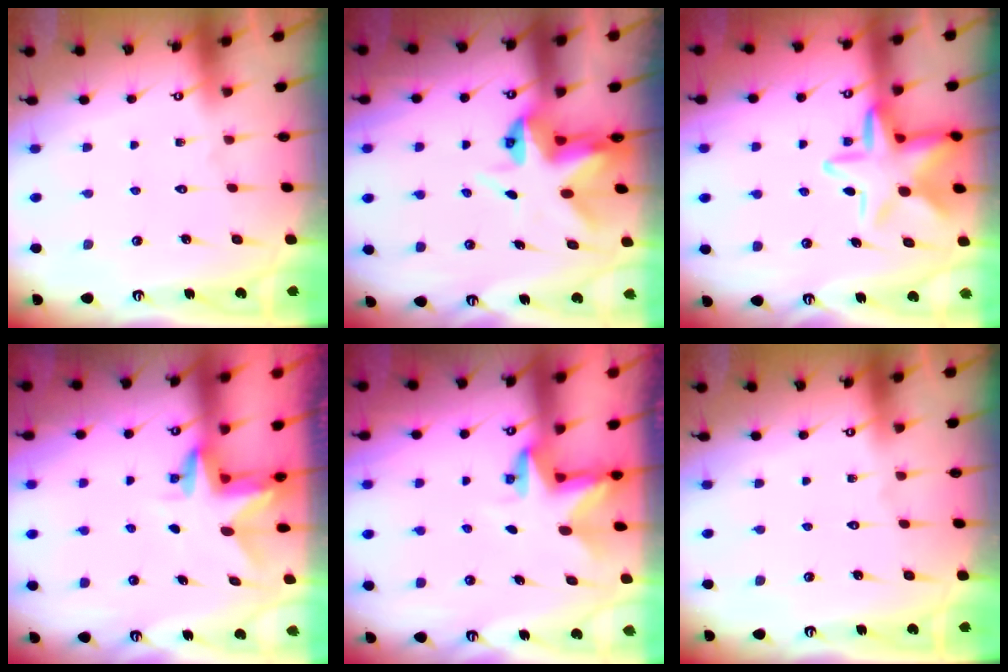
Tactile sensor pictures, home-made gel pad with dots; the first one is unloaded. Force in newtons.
{"total": 5.6, "press": 5.6, "slide": 0.3}
{"total": 12.5, "press": 12.4, "slide": 1.9}
{"total": 2.9, "press": 2.9, "slide": 0.2}
{"total": 2.9, "press": 2.9, "slide": 0.2}
{"total": 0.0}